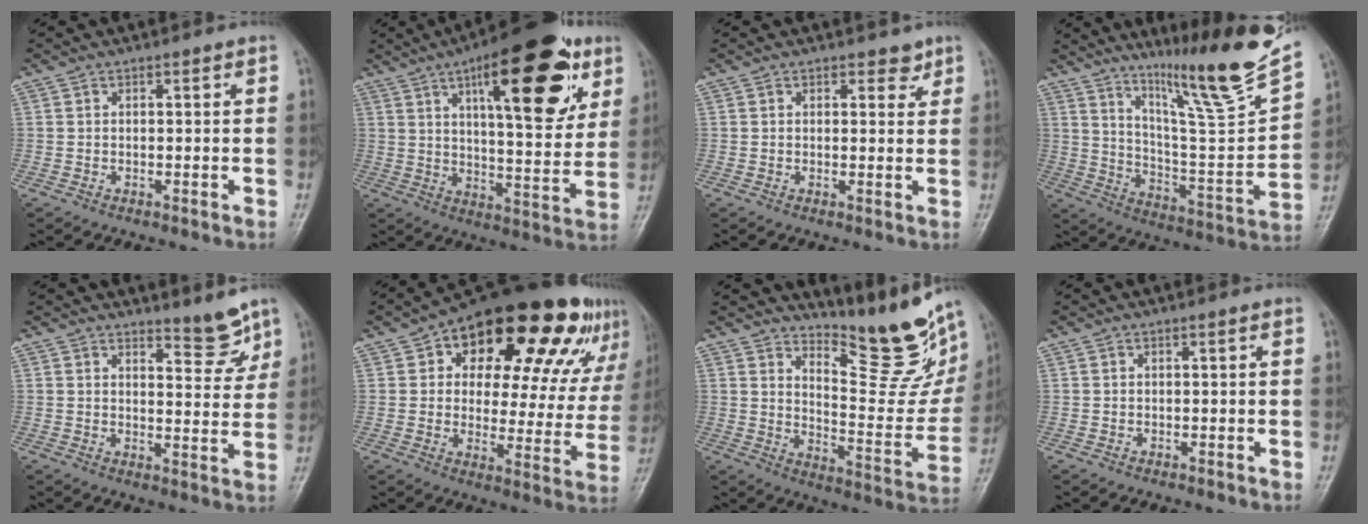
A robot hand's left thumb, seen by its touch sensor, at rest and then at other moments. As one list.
[{"total": 24.1, "force": [11.0, 8.7, 19.7], "torque": [-0.248, -0.025, 0.160]}, {"total": 2.3, "force": [1.6, 1.4, 0.9], "torque": [0.006, -0.009, 0.018]}, {"total": 21.6, "force": [15.5, 1.2, 14.9], "torque": [-0.197, -0.091, 0.259]}, {"total": 5.5, "force": [4.7, 1.5, 2.5], "torque": [-0.017, -0.045, 0.072]}, {"total": 27.6, "force": [13.9, 13.5, 19.7], "torque": [-0.223, 0.007, 0.197]}, {"total": 16.1, "force": [13.4, 3.8, 8.1], "torque": [-0.076, -0.118, 0.198]}, {"total": 0.0}]